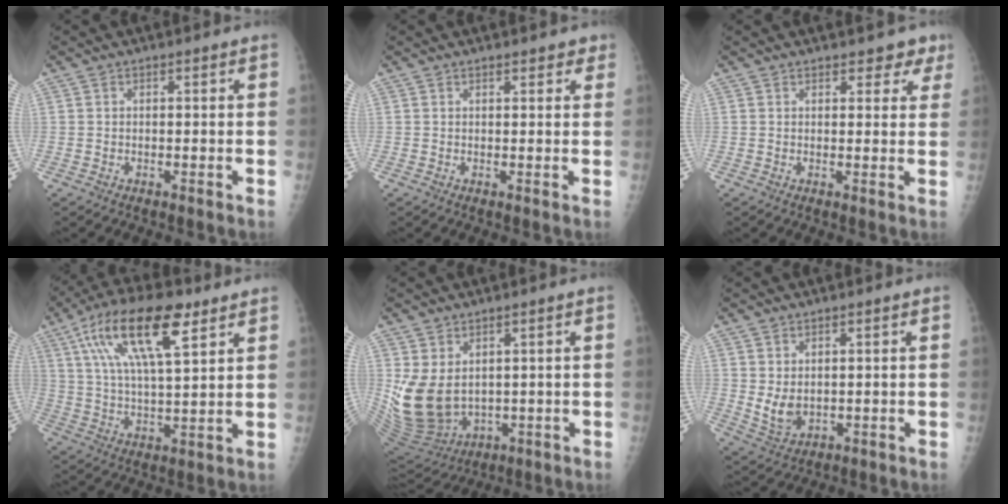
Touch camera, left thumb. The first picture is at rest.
{"total": 2.5, "force": [1.8, 1.2, 1.1], "torque": [0.009, -0.005, 0.017]}
{"total": 4.1, "force": [3.2, 2.2, 1.3], "torque": [0.019, -0.015, 0.033]}
{"total": 18.0, "force": [8.8, 6.3, 14.4], "torque": [-0.249, -0.010, 0.156]}
{"total": 12.4, "force": [1.9, 9.1, 8.2], "torque": [-0.154, -0.018, 0.070]}
{"total": 5.4, "force": [0.8, 3.7, 3.8], "torque": [-0.060, -0.014, 0.029]}